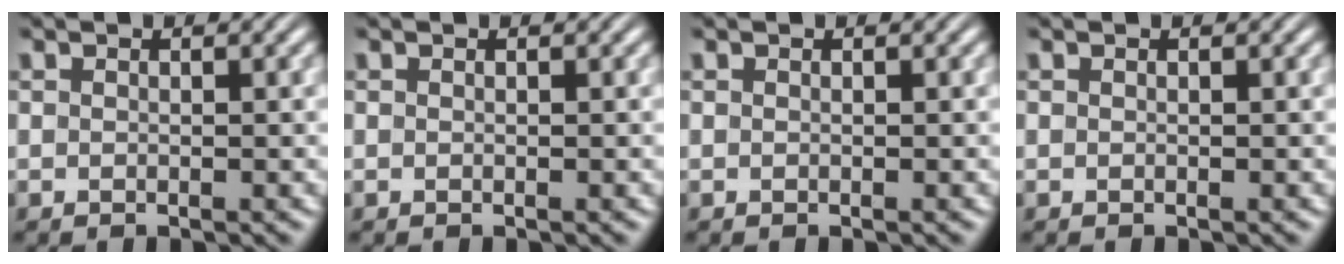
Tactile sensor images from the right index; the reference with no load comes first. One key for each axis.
{"total": 0.0}
{"total": 0.0}
{"total": 0.0}